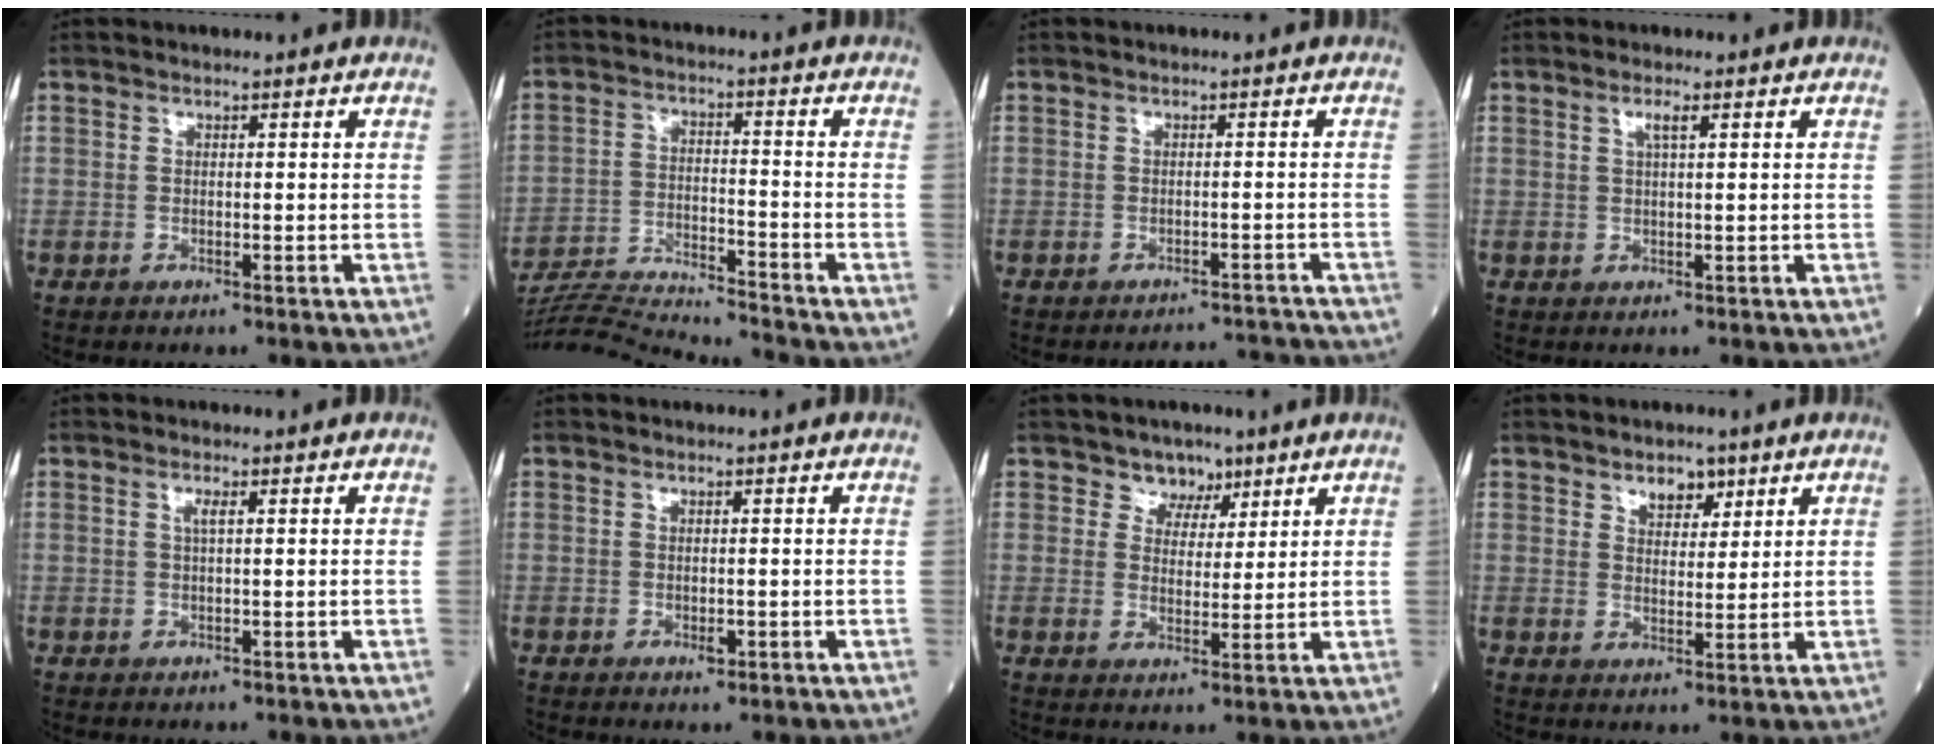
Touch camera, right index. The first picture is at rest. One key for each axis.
{"total": 12.7, "fx": -12.3, "fy": -1.6, "fz": 2.5, "tx": -0.046, "ty": -0.002, "tz": -0.213}
{"total": 4.5, "fx": -4.4, "fy": -0.2, "fz": -0.8, "tx": 0.021, "ty": 0.004, "tz": -0.051}
{"total": 1.6, "fx": 0.7, "fy": 0.3, "fz": 1.4, "tx": -0.028, "ty": 0.001, "tz": 0.010}
{"total": 1.2, "fx": 0.4, "fy": 0.1, "fz": 1.1, "tx": -0.026, "ty": 0.002, "tz": 0.005}
{"total": 1.0, "fx": -0.4, "fy": 0.5, "fz": 0.7, "tx": -0.011, "ty": -0.001, "tz": -0.004}
{"total": 4.0, "fx": 2.7, "fy": 2.9, "fz": 0.5, "tx": -0.002, "ty": 0.003, "tz": 0.044}
{"total": 3.7, "fx": 2.5, "fy": 2.1, "fz": 1.8, "tx": -0.023, "ty": 0.001, "tz": 0.042}